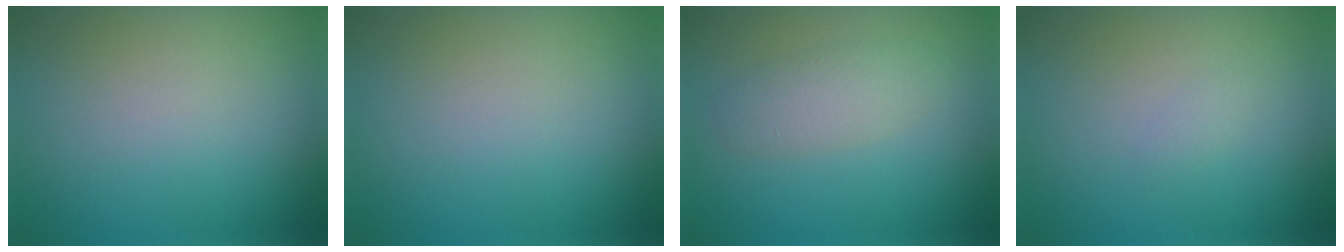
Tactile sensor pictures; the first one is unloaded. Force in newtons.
{"total": 0.0}
{"total": 2.3, "press": 2.3, "slide": 0.1}
{"total": 0.5, "press": 0.5, "slide": 0.0}